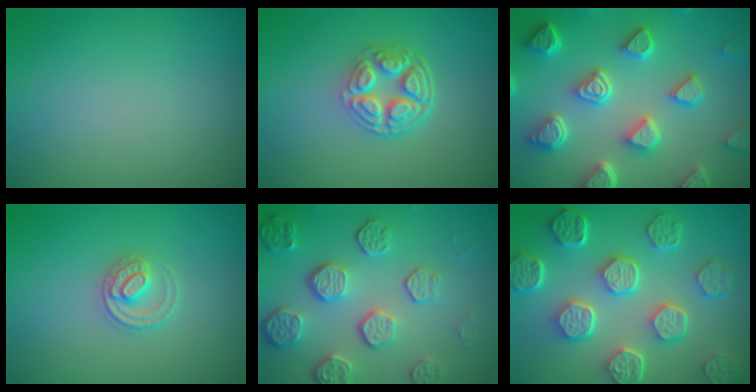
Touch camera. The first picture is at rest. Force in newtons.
{"total": 4.9, "press": 3.6, "slide": 3.4}
{"total": 7.1, "press": 5.7, "slide": 4.2}
{"total": 2.2, "press": 2.2, "slide": 0.2}
{"total": 5.7, "press": 4.2, "slide": 3.8}
{"total": 7.6, "press": 5.8, "slide": 4.9}